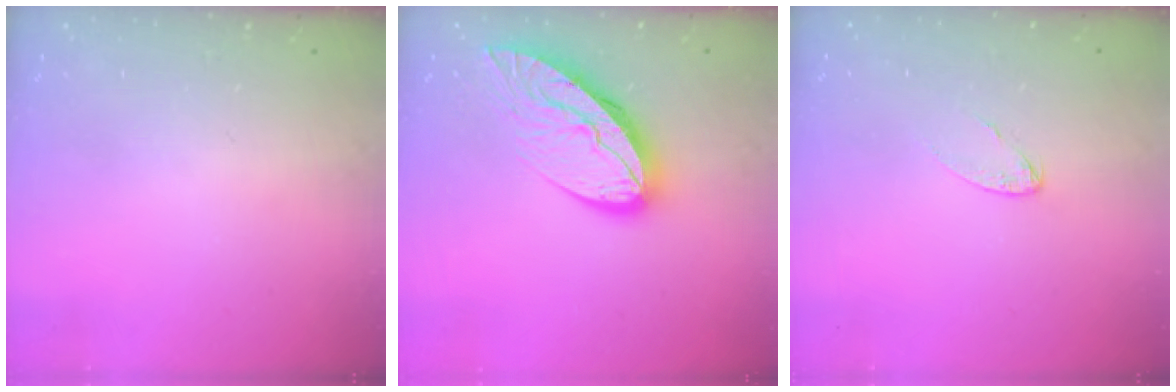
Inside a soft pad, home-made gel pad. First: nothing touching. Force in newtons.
{"total": 12.3, "press": 12.2, "slide": 1.1}
{"total": 3.3, "press": 3.3, "slide": 0.2}